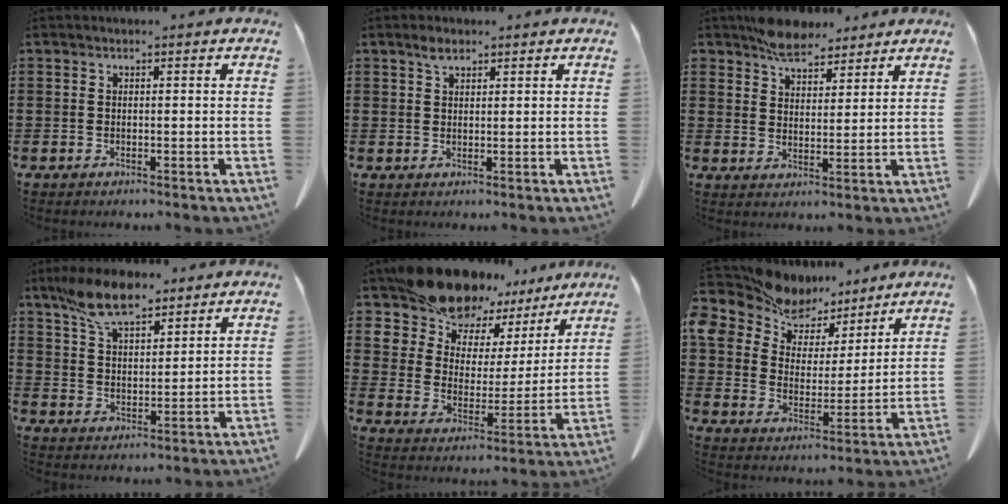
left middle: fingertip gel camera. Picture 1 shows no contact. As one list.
[{"total": 2.1, "force": [1.5, 1.0, 1.0], "torque": [-0.016, 0.000, 0.027]}, {"total": 6.2, "force": [5.5, 2.4, 1.6], "torque": [-0.050, -0.008, 0.107]}, {"total": 9.5, "force": [7.2, 3.5, 5.0], "torque": [-0.119, -0.004, 0.136]}, {"total": 13.1, "force": [11.9, 4.7, 2.7], "torque": [-0.104, -0.086, 0.218]}, {"total": 10.5, "force": [9.4, 4.4, 1.4], "torque": [-0.085, -0.056, 0.179]}]